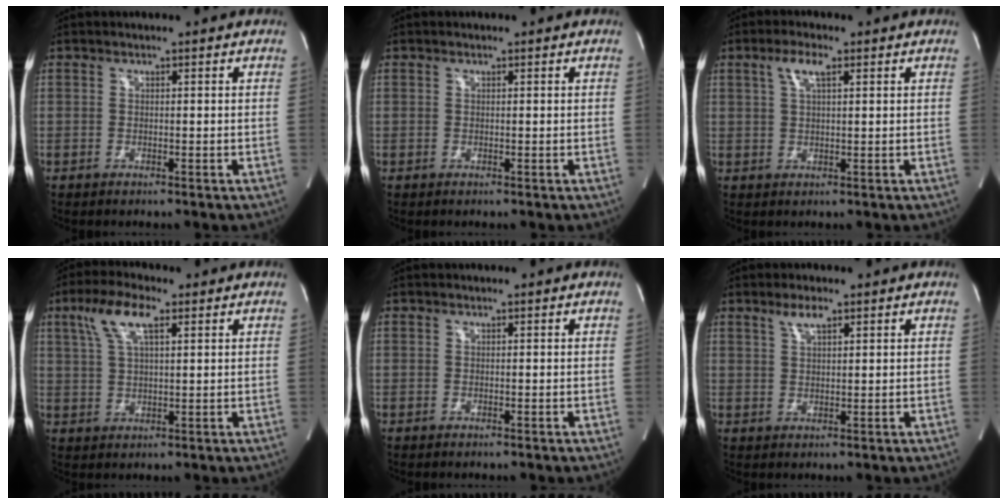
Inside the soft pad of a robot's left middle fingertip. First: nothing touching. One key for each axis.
{"total": 0.0}
{"total": 3.9, "fx": 1.8, "fy": 0.9, "fz": 3.3, "tx": -0.071, "ty": 0.010, "tz": 0.037}
{"total": 7.5, "fx": 3.6, "fy": 2.0, "fz": 6.2, "tx": -0.133, "ty": 0.020, "tz": 0.071}
{"total": 0.0}
{"total": 2.9, "fx": 1.9, "fy": 0.7, "fz": 2.1, "tx": -0.043, "ty": 0.005, "tz": 0.038}